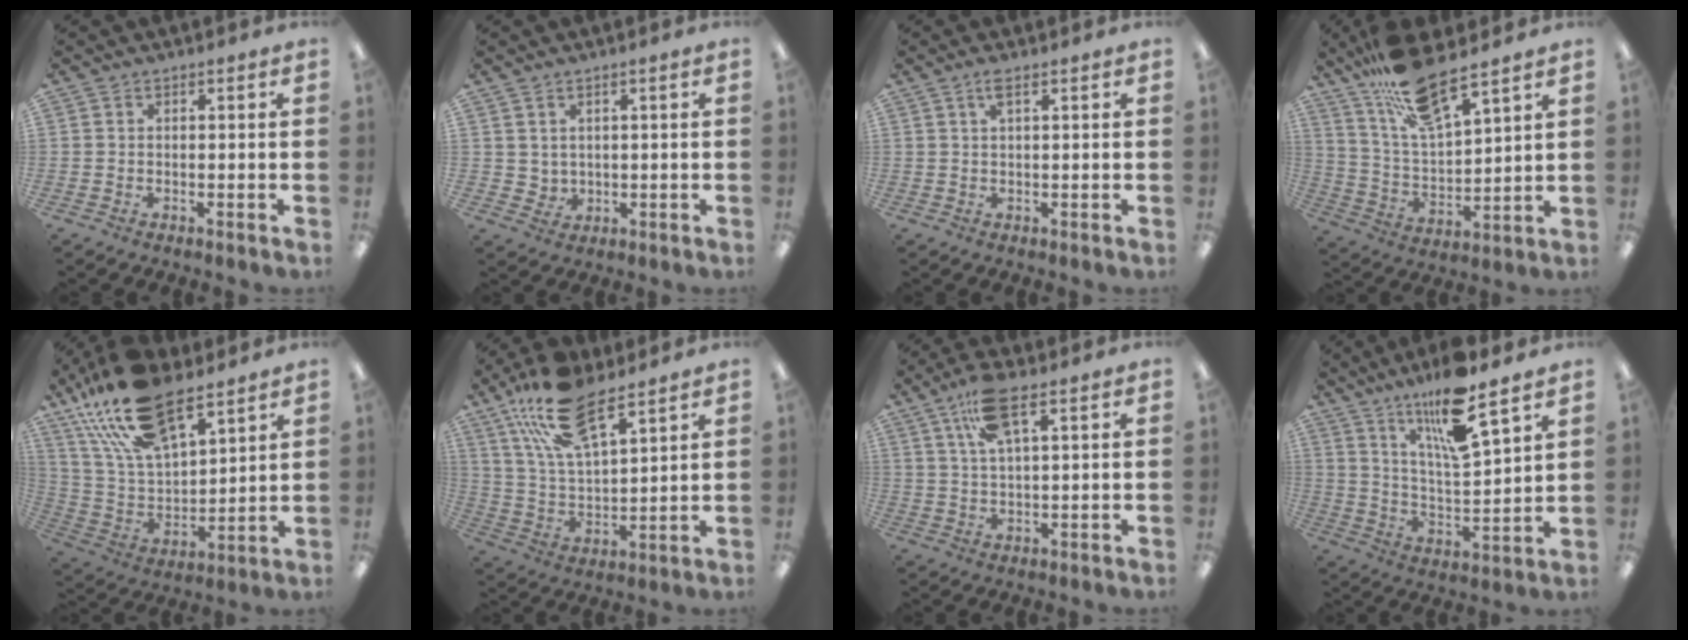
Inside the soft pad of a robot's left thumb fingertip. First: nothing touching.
{"total": 3.0, "force": [2.0, 2.2, 0.4], "torque": [-0.015, -0.008, 0.036]}
{"total": 2.6, "force": [1.4, 0.7, 2.1], "torque": [-0.039, 0.002, 0.022]}
{"total": 15.9, "force": [12.6, 3.7, 8.9], "torque": [-0.174, -0.069, 0.219]}
{"total": 22.9, "force": [15.7, 10.1, 13.3], "torque": [-0.280, -0.072, 0.282]}
{"total": 18.4, "force": [12.1, 7.5, 11.6], "torque": [-0.226, -0.039, 0.213]}
{"total": 10.5, "force": [5.7, 3.6, 8.1], "torque": [-0.159, 0.008, 0.101]}
{"total": 15.0, "force": [11.2, 2.4, 9.8], "torque": [-0.178, -0.063, 0.182]}